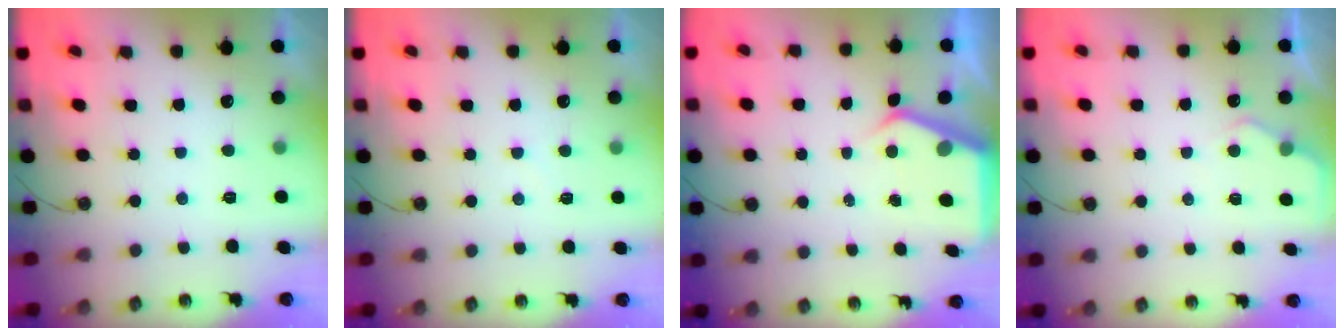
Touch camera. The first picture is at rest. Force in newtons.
{"total": 4.2, "press": 4.2, "slide": 0.4}
{"total": 4.7, "press": 4.7, "slide": 0.3}
{"total": 3.9, "press": 3.9, "slide": 0.5}